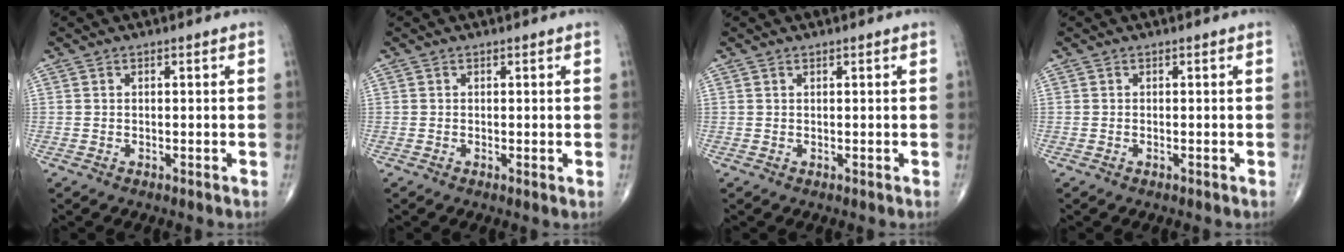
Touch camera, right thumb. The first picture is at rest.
{"total": 0.7, "force": [-0.1, 0.2, 0.7], "torque": [-0.016, -0.003, -0.004]}
{"total": 0.0}
{"total": 0.0}